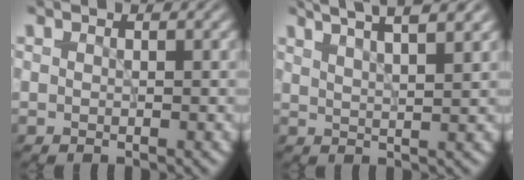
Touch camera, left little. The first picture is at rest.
{"total": 7.1, "force": [5.0, 2.0, 4.6], "torque": [-0.037, 0.035, 0.041]}